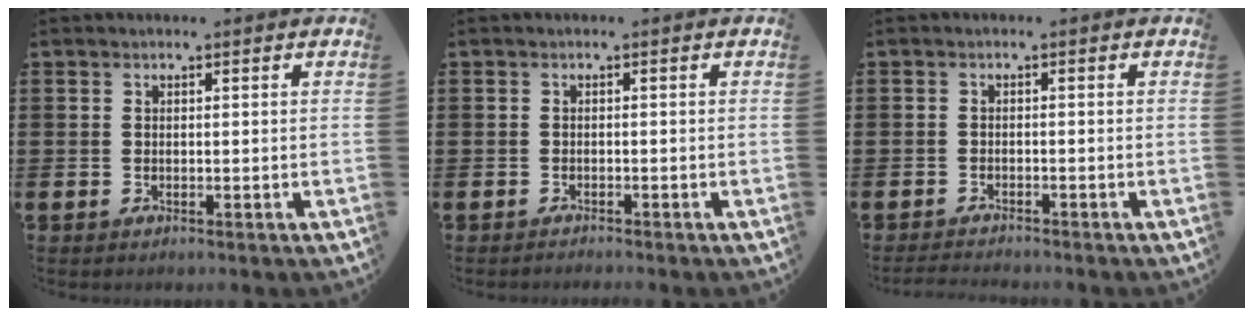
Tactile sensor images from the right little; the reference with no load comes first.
{"total": 0.6, "force": [-0.6, -0.1, 0.0], "torque": [0.000, -0.002, -0.013]}
{"total": 1.3, "force": [-1.3, 0.0, 0.3], "torque": [-0.006, 0.001, -0.025]}